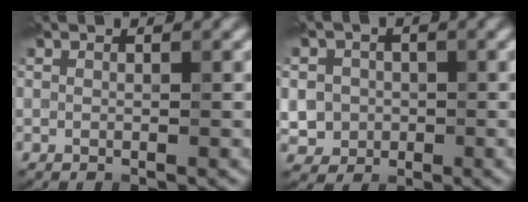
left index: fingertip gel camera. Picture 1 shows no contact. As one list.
[{"total": 5.0, "force": [-0.5, 4.8, 1.3], "torque": [-0.011, 0.011, -0.019]}]